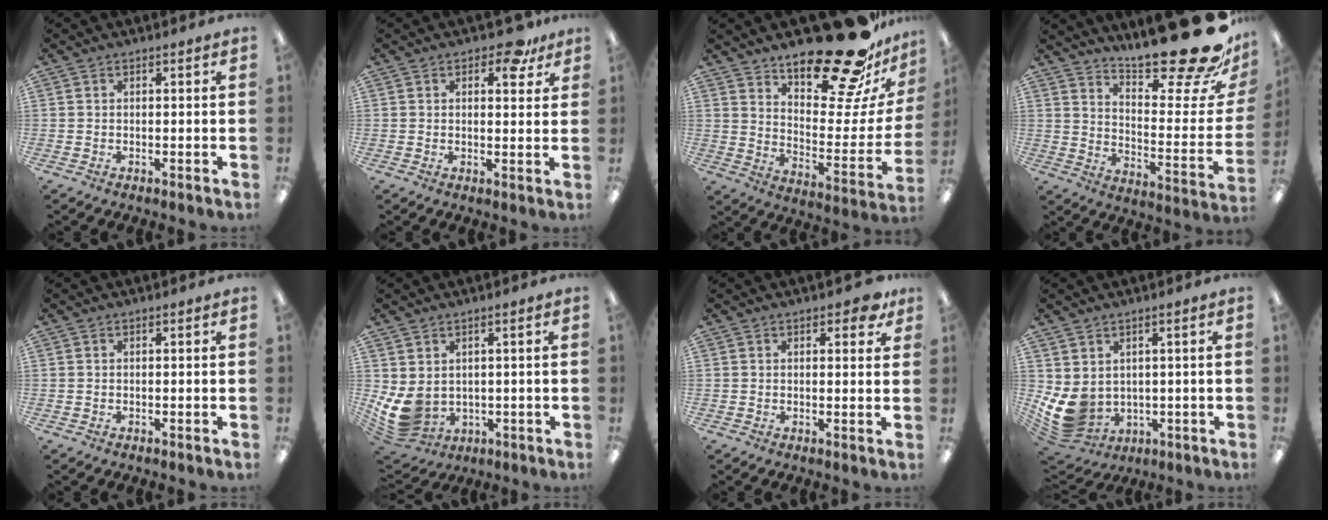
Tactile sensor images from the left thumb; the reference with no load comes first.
{"total": 6.7, "force": [4.1, 3.4, 4.1], "torque": [-0.043, -0.014, 0.065]}
{"total": 24.6, "force": [20.0, 7.7, 12.1], "torque": [-0.146, -0.152, 0.328]}
{"total": 23.1, "force": [18.0, 4.8, 13.7], "torque": [-0.167, -0.149, 0.288]}
{"total": 0.0}
{"total": 7.8, "force": [0.9, 6.0, 5.0], "torque": [-0.124, -0.019, 0.022]}
{"total": 3.9, "force": [2.3, 1.6, 2.6], "torque": [-0.025, -0.008, 0.035]}
{"total": 8.1, "force": [0.6, 6.4, 4.9], "torque": [-0.123, -0.020, 0.018]}